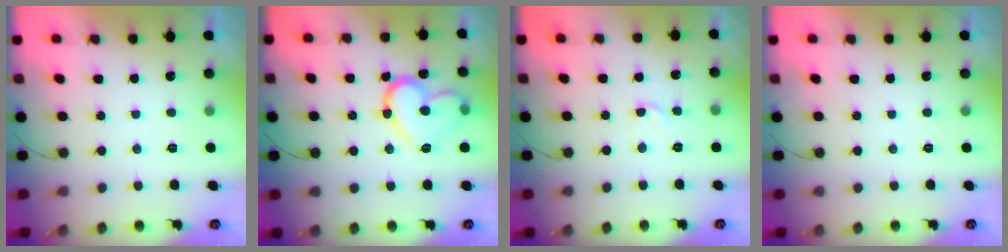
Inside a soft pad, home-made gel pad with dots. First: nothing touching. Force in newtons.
{"total": 15.3, "press": 15.2, "slide": 1.4}
{"total": 3.1, "press": 3.1, "slide": 0.3}
{"total": 0.0}